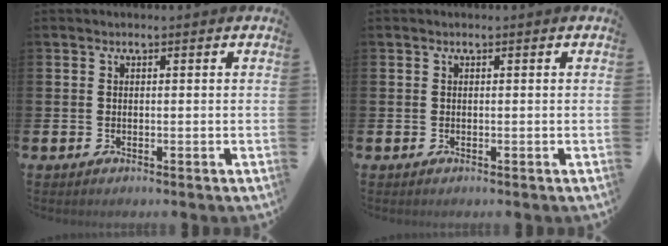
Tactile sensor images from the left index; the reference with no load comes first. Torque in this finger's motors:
{"motor_torque": [-0.01, 0.01, 0.00, 0.00]}